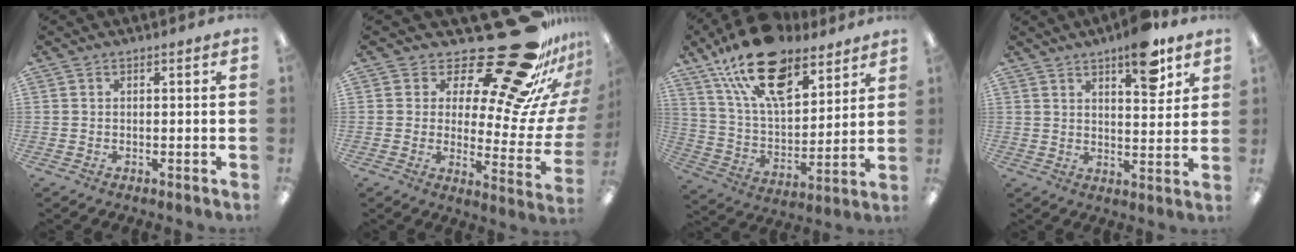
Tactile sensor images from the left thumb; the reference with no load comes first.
{"total": 25.7, "force": [18.7, 7.8, 15.9], "torque": [-0.194, -0.157, 0.306]}
{"total": 21.1, "force": [13.9, 9.9, 12.3], "torque": [-0.222, -0.068, 0.250]}
{"total": 9.8, "force": [6.6, 3.5, 6.4], "torque": [-0.077, -0.038, 0.106]}